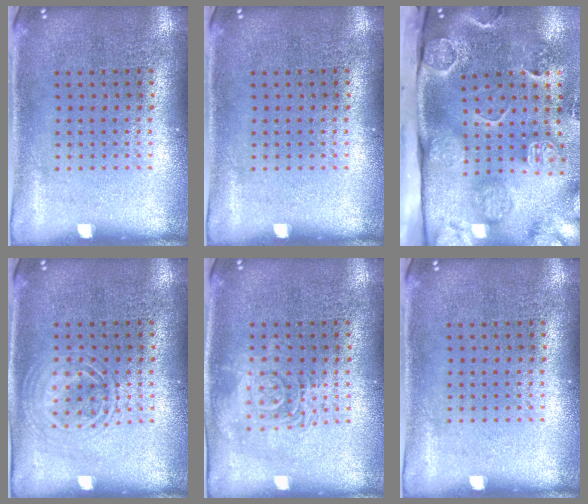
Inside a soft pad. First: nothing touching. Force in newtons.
{"total": 0.0}
{"total": 4.6, "press": 3.4, "slide": 3.1}
{"total": 1.2, "press": 1.2, "slide": 0.2}
{"total": 2.8, "press": 2.8, "slide": 0.4}
{"total": 0.0}